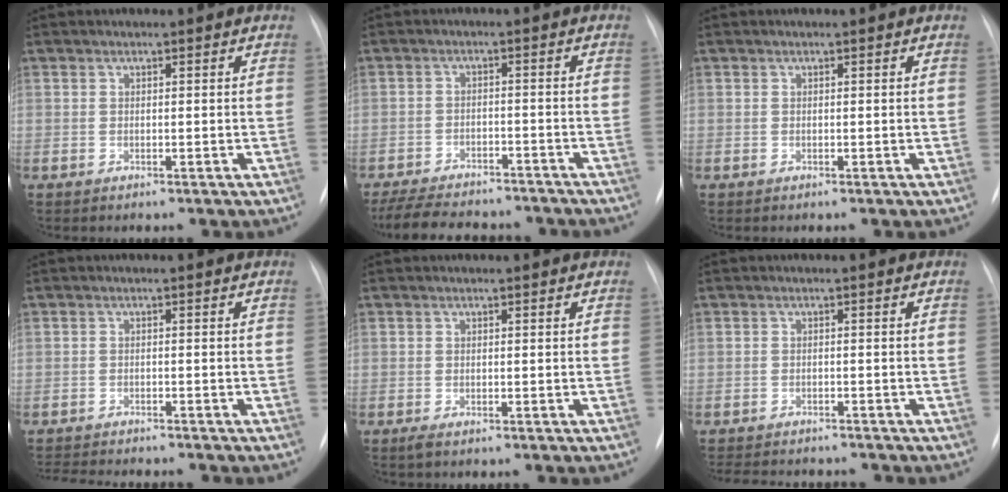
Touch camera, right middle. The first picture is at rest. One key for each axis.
{"total": 16.5, "fx": -14.4, "fy": 4.7, "fz": 6.5, "tx": -0.151, "ty": -0.008, "tz": -0.197}
{"total": 0.0}
{"total": 7.5, "fx": -7.0, "fy": 0.6, "fz": 2.7, "tx": -0.038, "ty": -0.009, "tz": -0.106}
{"total": 0.7, "fx": -0.5, "fy": 0.1, "fz": 0.5, "tx": -0.011, "ty": -0.002, "tz": -0.009}
{"total": 8.7, "fx": -7.9, "fy": 2.5, "fz": 2.5, "tx": -0.040, "ty": 0.001, "tz": -0.101}